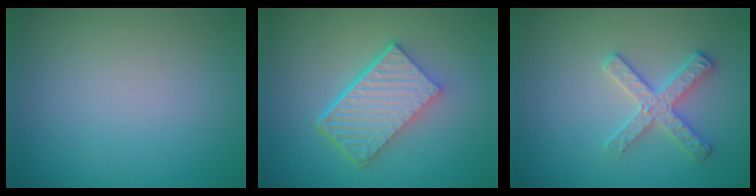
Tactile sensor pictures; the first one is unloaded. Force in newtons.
{"total": 6.4, "press": 4.4, "slide": 4.6}
{"total": 2.9, "press": 2.9, "slide": 0.1}